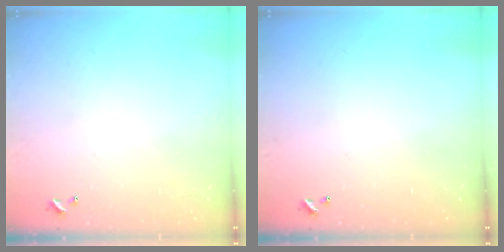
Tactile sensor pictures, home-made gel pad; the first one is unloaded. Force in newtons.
{"total": 0.0}